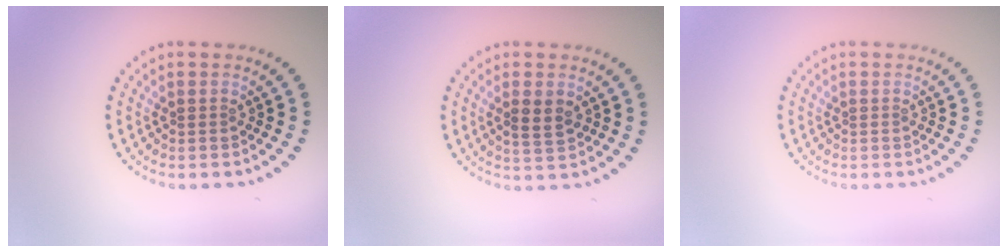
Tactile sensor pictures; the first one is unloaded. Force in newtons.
{"total": 2.4, "press": 2.4, "slide": 0.6}
{"total": 0.0}